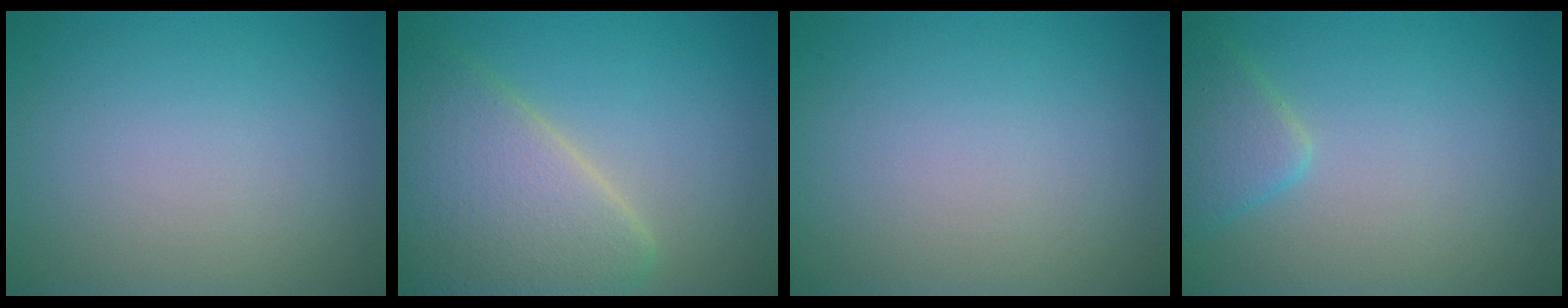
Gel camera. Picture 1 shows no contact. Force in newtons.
{"total": 7.4, "press": 7.4, "slide": 0.4}
{"total": 0.0}
{"total": 2.5, "press": 2.5, "slide": 0.2}